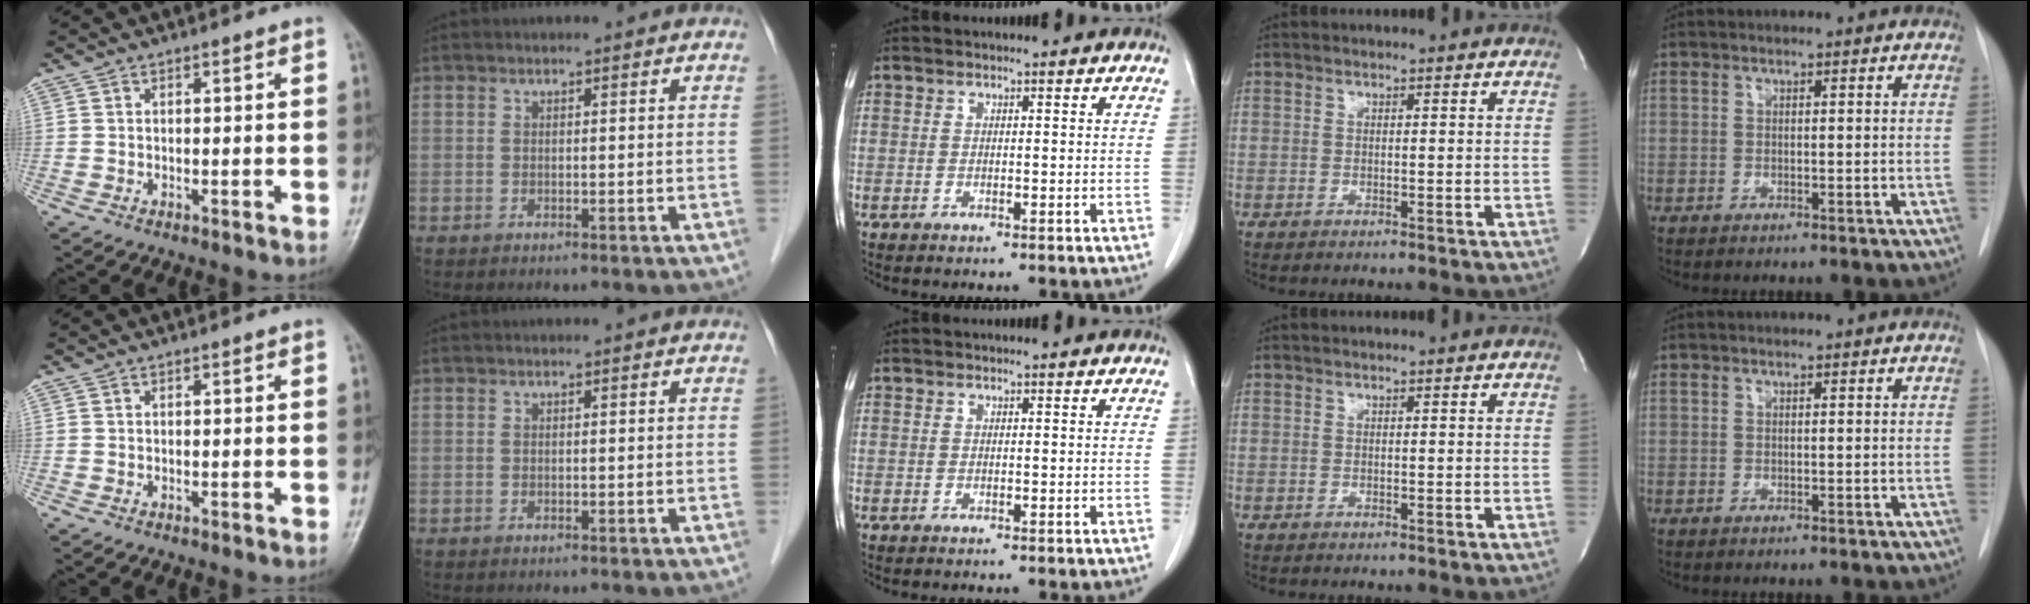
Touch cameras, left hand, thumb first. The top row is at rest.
{}